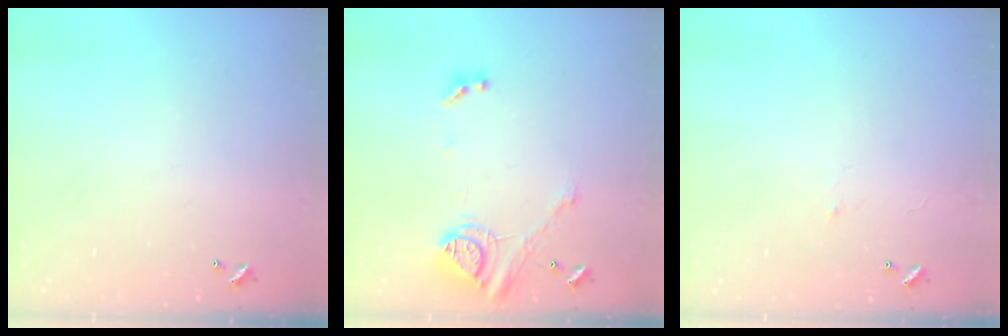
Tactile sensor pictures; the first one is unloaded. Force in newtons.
{"total": 14.1, "press": 14.0, "slide": 1.6}
{"total": 0.6, "press": 0.0, "slide": 0.6}